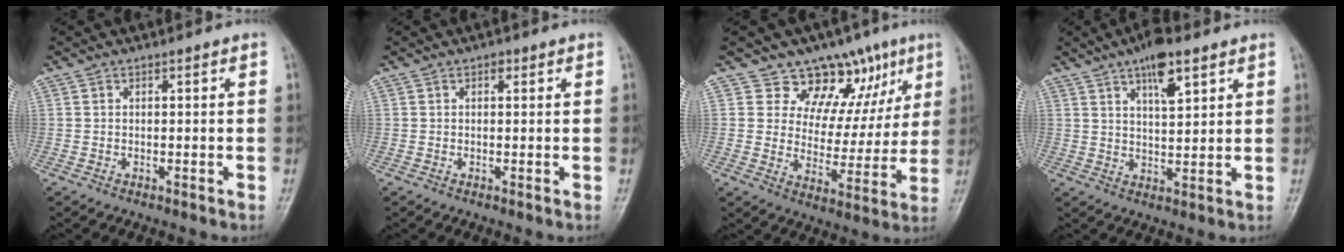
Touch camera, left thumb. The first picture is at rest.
{"total": 1.2, "force": [0.5, 0.8, 0.6], "torque": [0.001, 0.000, 0.004]}
{"total": 13.2, "force": [8.4, 8.9, 5.0], "torque": [-0.010, -0.035, 0.118]}
{"total": 8.3, "force": [4.7, 2.9, 6.1], "torque": [-0.086, -0.021, 0.076]}